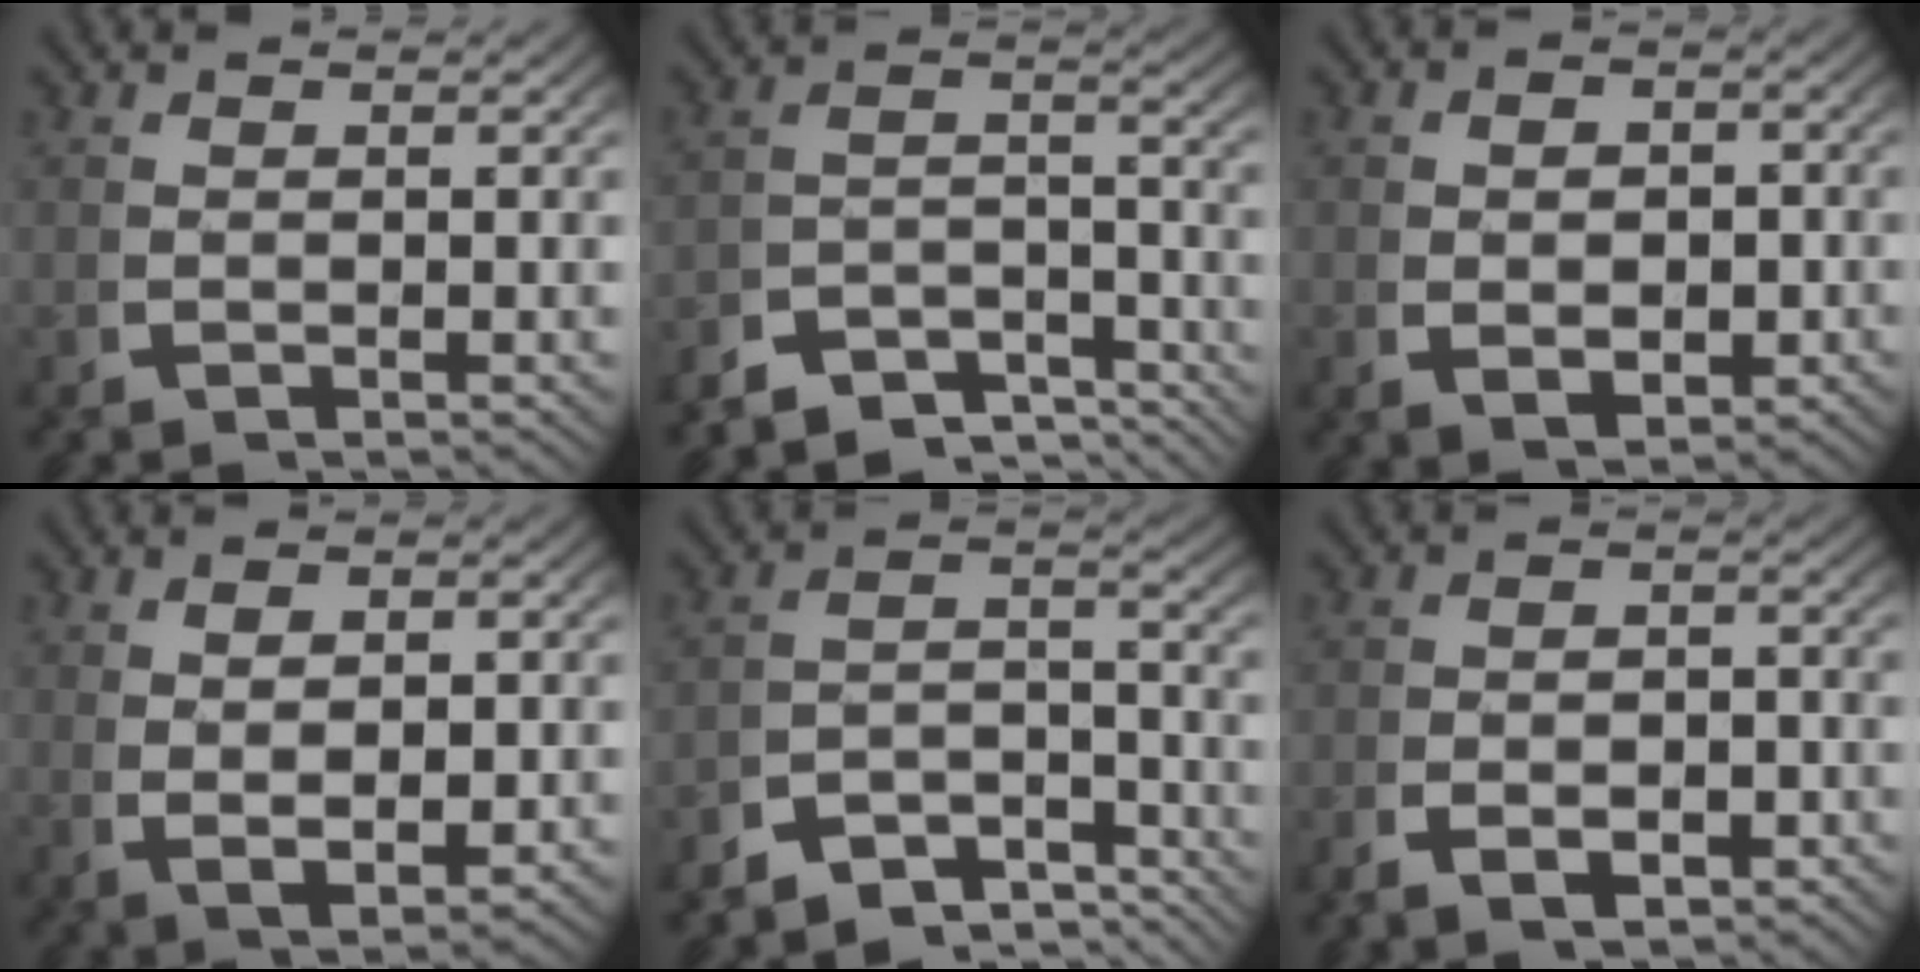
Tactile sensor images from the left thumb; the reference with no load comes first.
{"total": 6.4, "force": [-4.8, 2.8, 3.2], "torque": [-0.047, -0.024, -0.082]}
{"total": 4.1, "force": [-0.5, 2.9, 2.8], "torque": [-0.049, -0.021, 0.005]}
{"total": 5.5, "force": [-0.1, 3.1, 4.6], "torque": [-0.094, -0.019, 0.015]}
{"total": 7.3, "force": [-5.0, 3.7, 3.8], "torque": [-0.066, -0.031, -0.079]}
{"total": 3.3, "force": [-1.9, 1.7, 2.1], "torque": [-0.029, -0.009, -0.034]}